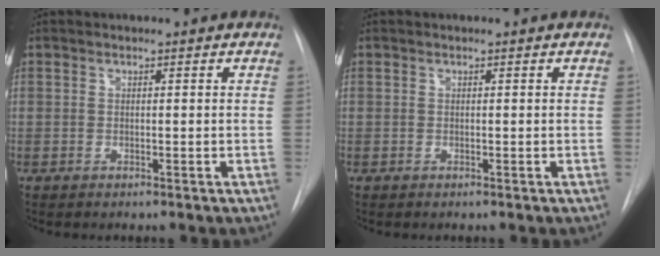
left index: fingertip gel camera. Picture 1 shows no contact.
{"total": 0.0}